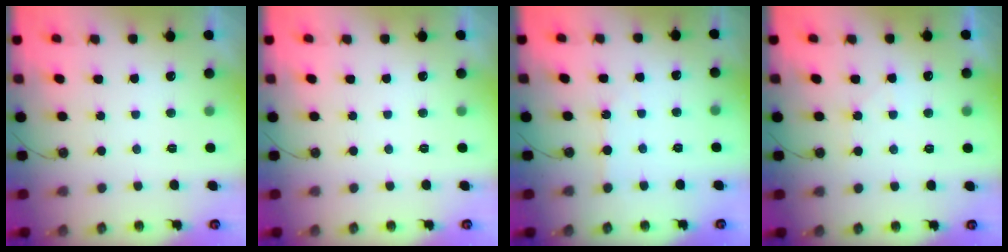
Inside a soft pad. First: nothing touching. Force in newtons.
{"total": 0.0}
{"total": 0.9, "press": 0.8, "slide": 0.2}
{"total": 4.0, "press": 4.0, "slide": 0.5}